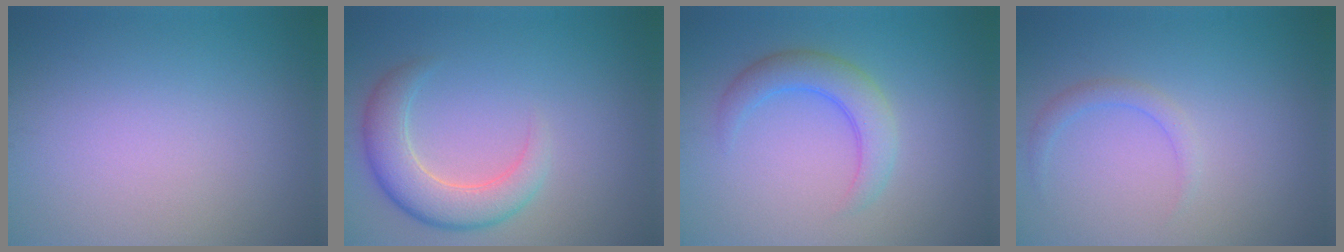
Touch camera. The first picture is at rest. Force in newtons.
{"total": 4.9, "press": 4.9, "slide": 0.6}
{"total": 3.6, "press": 3.6, "slide": 0.1}
{"total": 1.3, "press": 1.3, "slide": 0.1}